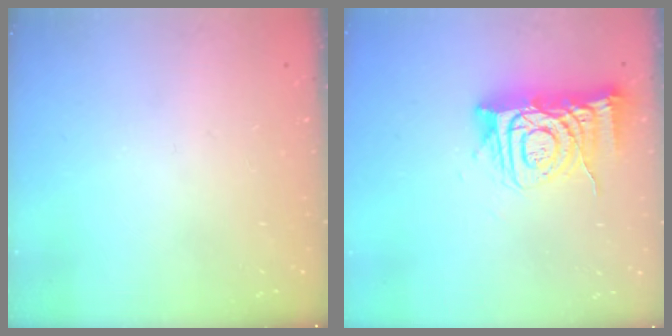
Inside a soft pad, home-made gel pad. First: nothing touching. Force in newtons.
{"total": 12.6, "press": 12.6, "slide": 1.1}